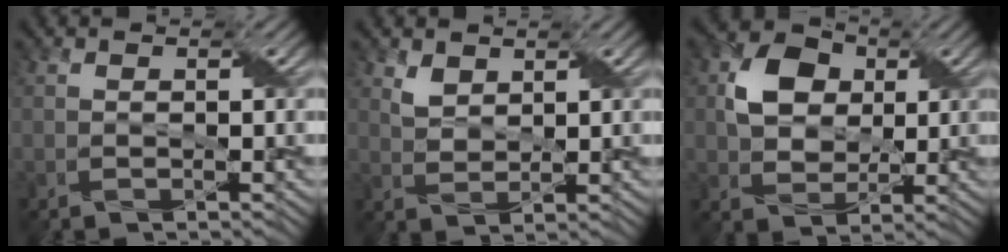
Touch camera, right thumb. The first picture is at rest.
{"total": 2.5, "force": [1.7, 1.4, 1.1], "torque": [-0.030, -0.004, 0.038]}
{"total": 7.1, "force": [1.7, 5.6, 4.0], "torque": [-0.092, 0.009, 0.024]}